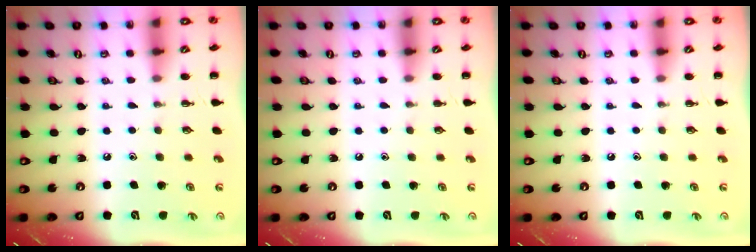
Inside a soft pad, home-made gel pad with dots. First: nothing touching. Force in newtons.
{"total": 0.0}
{"total": 0.0}